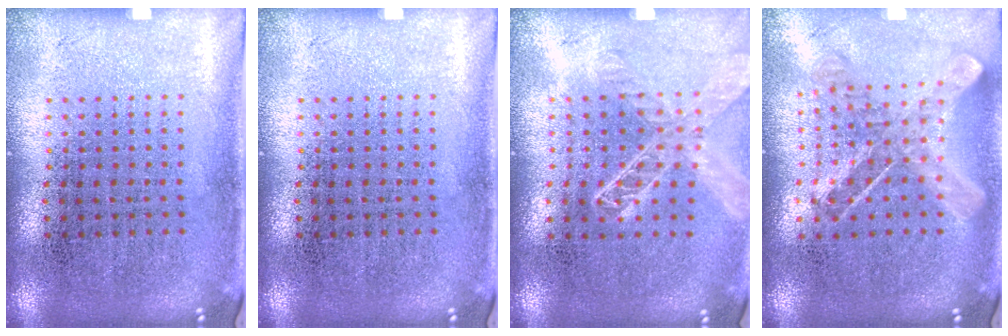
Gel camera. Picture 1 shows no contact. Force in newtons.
{"total": 0.0}
{"total": 1.4, "press": 1.3, "slide": 0.5}
{"total": 0.8, "press": 0.8, "slide": 0.2}